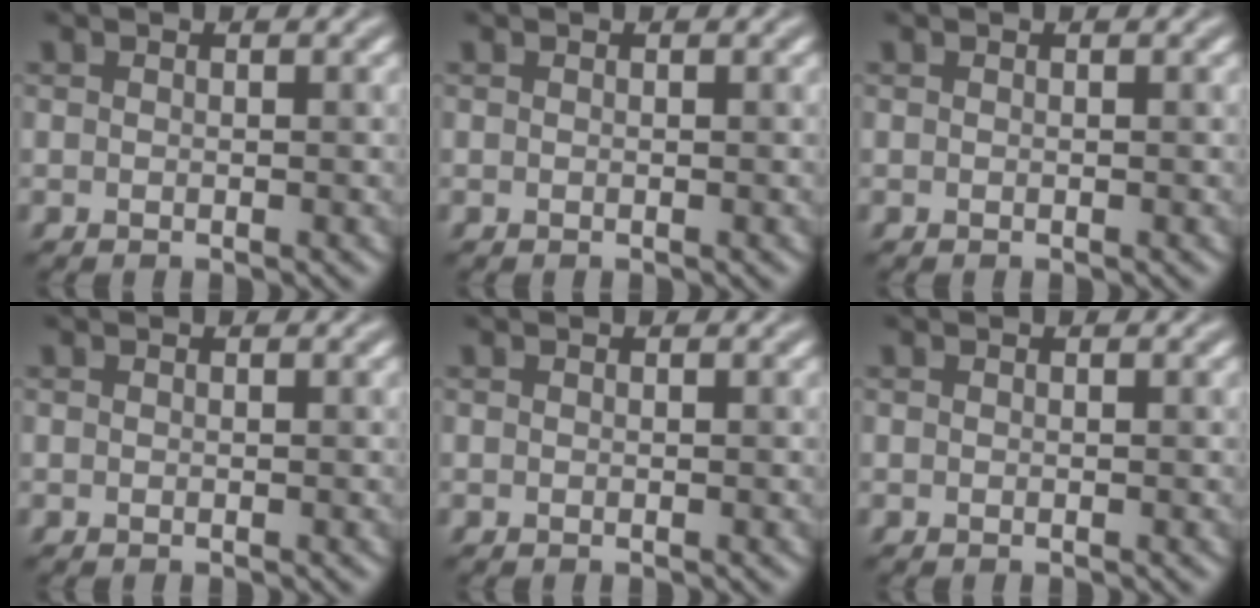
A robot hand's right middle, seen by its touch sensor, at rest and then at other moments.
{"total": 0.0}
{"total": 0.0}
{"total": 0.0}
{"total": 0.0}
{"total": 0.0}